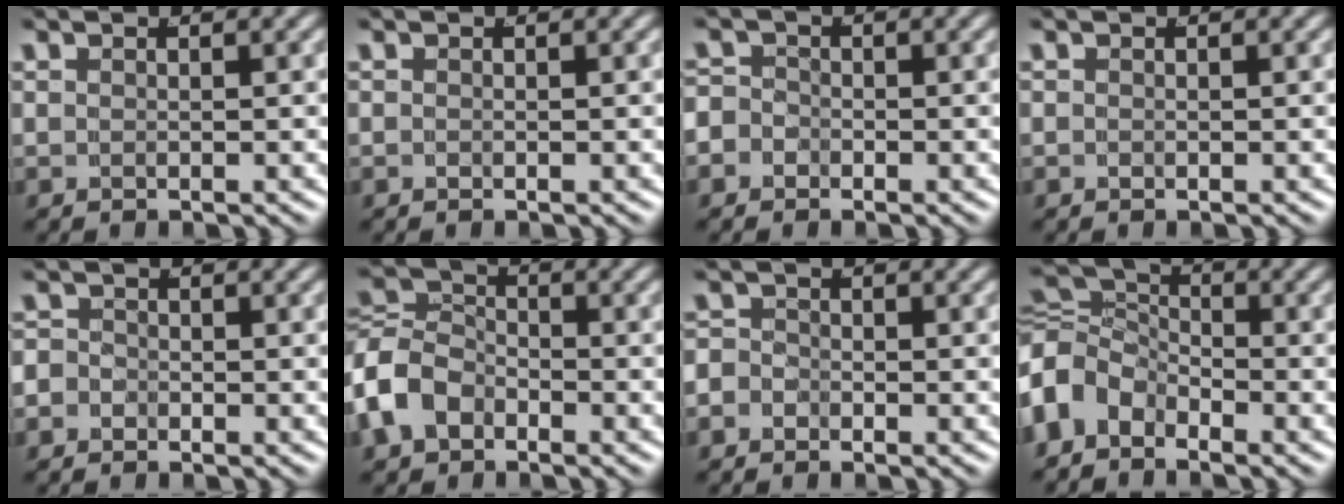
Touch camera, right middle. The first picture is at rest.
{"total": 1.5, "force": [-0.4, -1.4, -0.4], "torque": [0.016, -0.016, 0.007]}
{"total": 3.1, "force": [-1.3, 2.7, 0.7], "torque": [-0.024, -0.015, -0.024]}
{"total": 0.0}
{"total": 2.3, "force": [-1.1, 2.0, 0.4], "torque": [-0.019, -0.014, -0.020]}
{"total": 6.7, "force": [-2.2, 5.7, 2.7], "torque": [-0.082, -0.024, -0.034]}
{"total": 2.4, "force": [-1.3, 1.9, 0.5], "torque": [-0.018, -0.014, -0.021]}
{"total": 6.9, "force": [-1.1, 5.8, 3.4], "torque": [-0.084, -0.022, -0.021]}